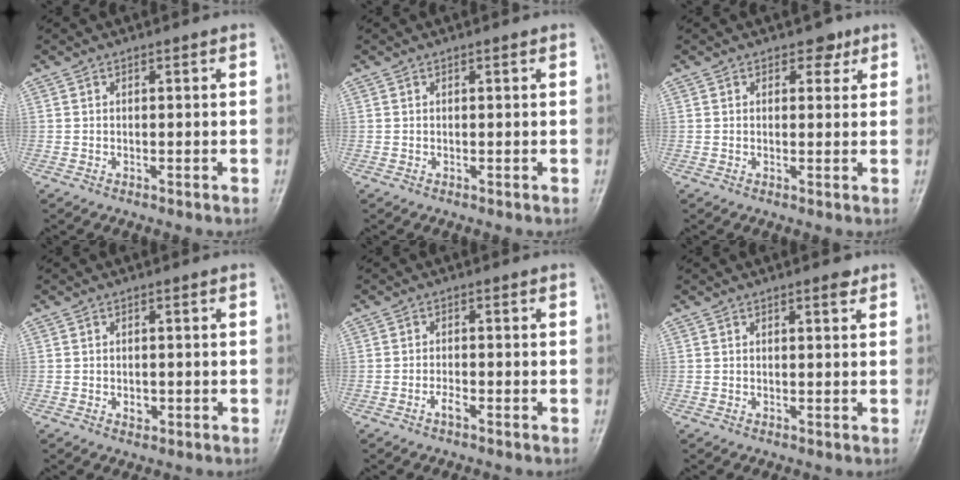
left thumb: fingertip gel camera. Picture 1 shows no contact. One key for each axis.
{"total": 0.0}
{"total": 2.6, "fx": 1.6, "fy": 1.7, "fz": 1.0, "tx": 0.005, "ty": -0.007, "tz": 0.019}
{"total": 1.7, "fx": -0.3, "fy": 1.3, "fz": 1.0, "tx": -0.009, "ty": 0.000, "tz": -0.001}
{"total": 1.7, "fx": -1.0, "fy": 0.5, "fz": 1.2, "tx": -0.024, "ty": 0.004, "tz": -0.021}
{"total": 1.8, "fx": 1.2, "fy": 0.5, "fz": 1.3, "tx": -0.016, "ty": -0.005, "tz": 0.017}